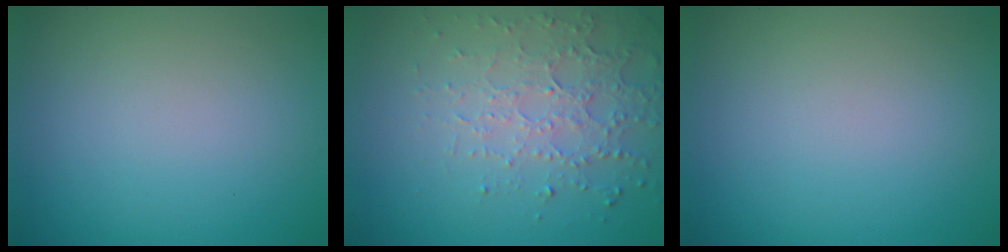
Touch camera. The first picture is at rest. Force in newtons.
{"total": 4.7, "press": 3.4, "slide": 3.3}
{"total": 0.0}